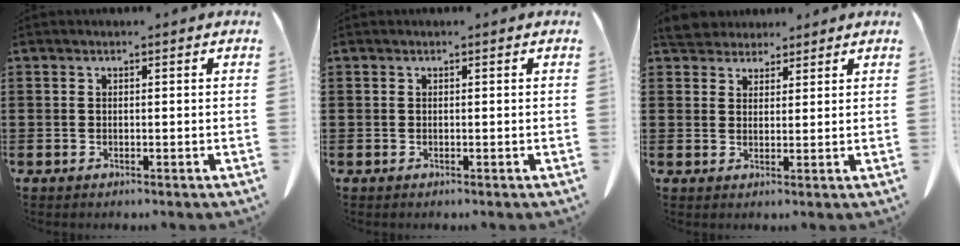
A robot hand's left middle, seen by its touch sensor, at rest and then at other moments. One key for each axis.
{"total": 0.0}
{"total": 4.4, "fx": 4.1, "fy": 1.4, "fz": 0.7, "tx": -0.029, "ty": -0.007, "tz": 0.080}